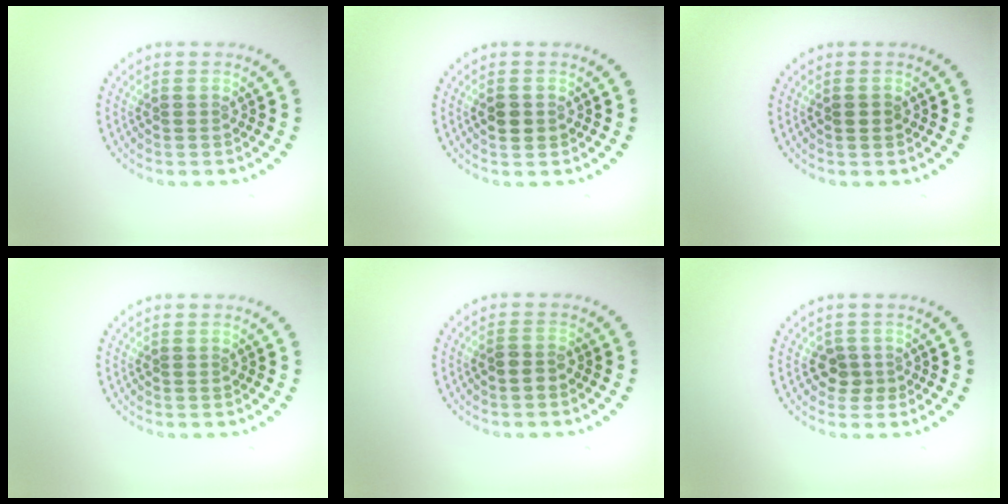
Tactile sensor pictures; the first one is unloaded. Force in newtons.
{"total": 1.2, "press": 1.2, "slide": 0.1}
{"total": 1.0, "press": 0.9, "slide": 0.2}
{"total": 0.0}
{"total": 1.1, "press": 1.0, "slide": 0.4}
{"total": 1.6, "press": 1.2, "slide": 1.1}